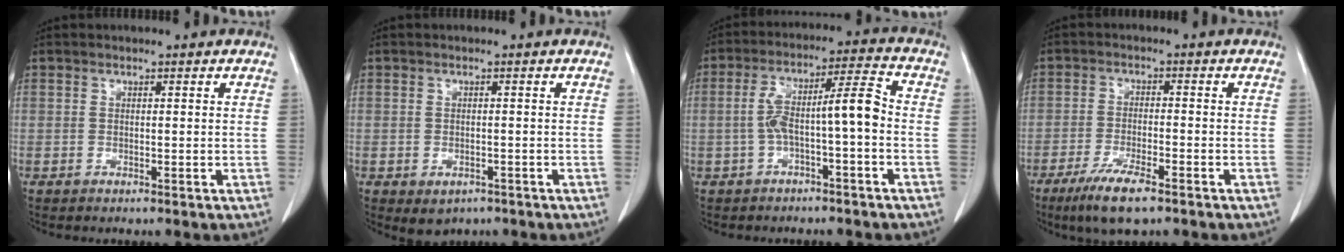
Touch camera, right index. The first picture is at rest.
{"total": 2.8, "force": [-1.5, 1.9, 1.3], "torque": [-0.011, 0.000, -0.007]}
{"total": 8.4, "force": [-1.5, 0.9, 8.2], "torque": [-0.148, 0.036, -0.025]}
{"total": 7.4, "force": [-5.0, 1.1, 5.4], "torque": [-0.104, -0.016, -0.084]}